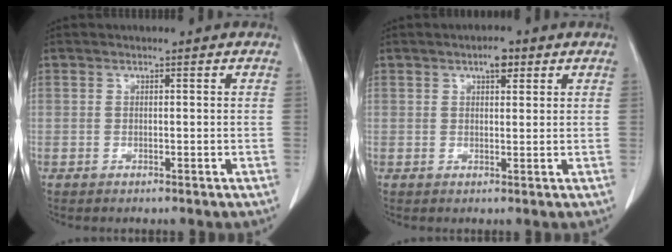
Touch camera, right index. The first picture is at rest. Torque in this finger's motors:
{"motor_torque": [0.25, 0.07, 0.04, 0.01]}